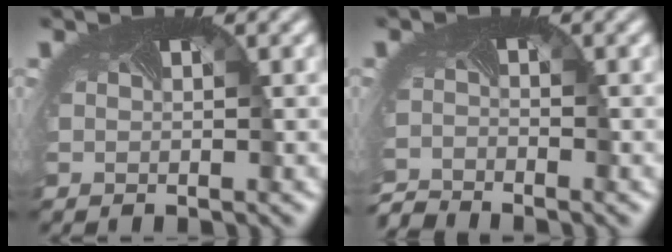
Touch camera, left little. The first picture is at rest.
{"total": 2.8, "force": [-2.8, -0.2, -0.5], "torque": [-0.003, -0.021, -0.060]}